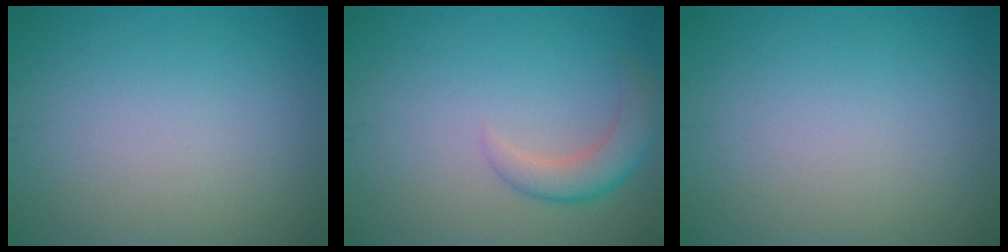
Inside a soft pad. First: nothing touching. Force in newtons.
{"total": 3.0, "press": 3.0, "slide": 0.2}
{"total": 0.0}